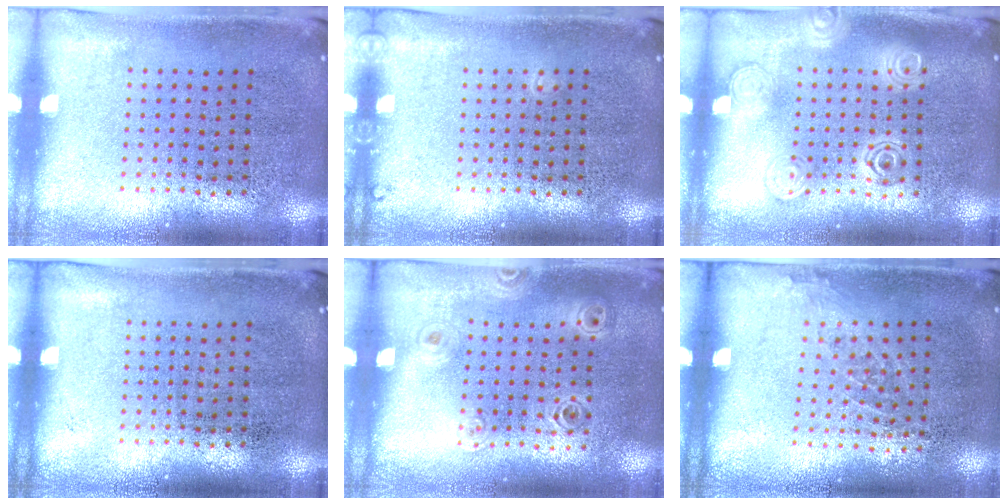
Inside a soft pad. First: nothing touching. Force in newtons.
{"total": 0.7, "press": 0.7, "slide": 0.2}
{"total": 1.3, "press": 1.3, "slide": 0.1}
{"total": 0.0}
{"total": 1.0, "press": 1.0, "slide": 0.1}
{"total": 0.9, "press": 0.7, "slide": 0.6}